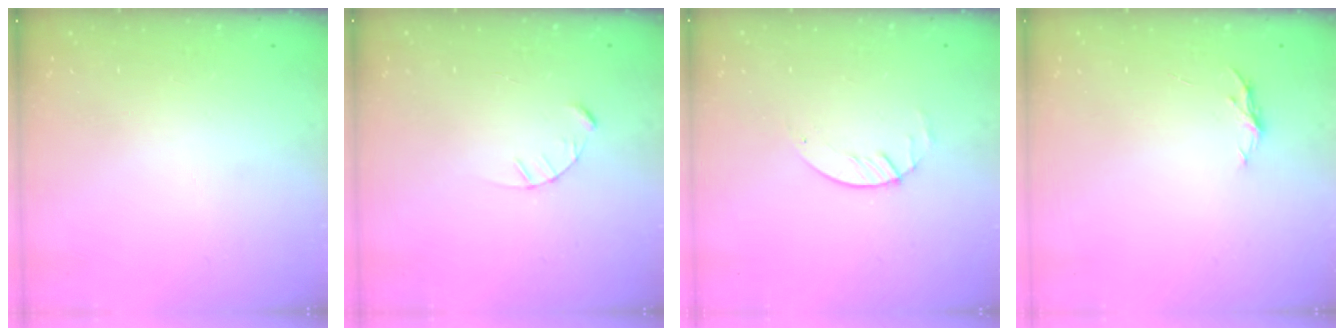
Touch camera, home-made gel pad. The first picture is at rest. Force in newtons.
{"total": 2.4, "press": 2.4, "slide": 0.3}
{"total": 1.7, "press": 1.6, "slide": 0.2}
{"total": 4.0, "press": 4.0, "slide": 0.4}